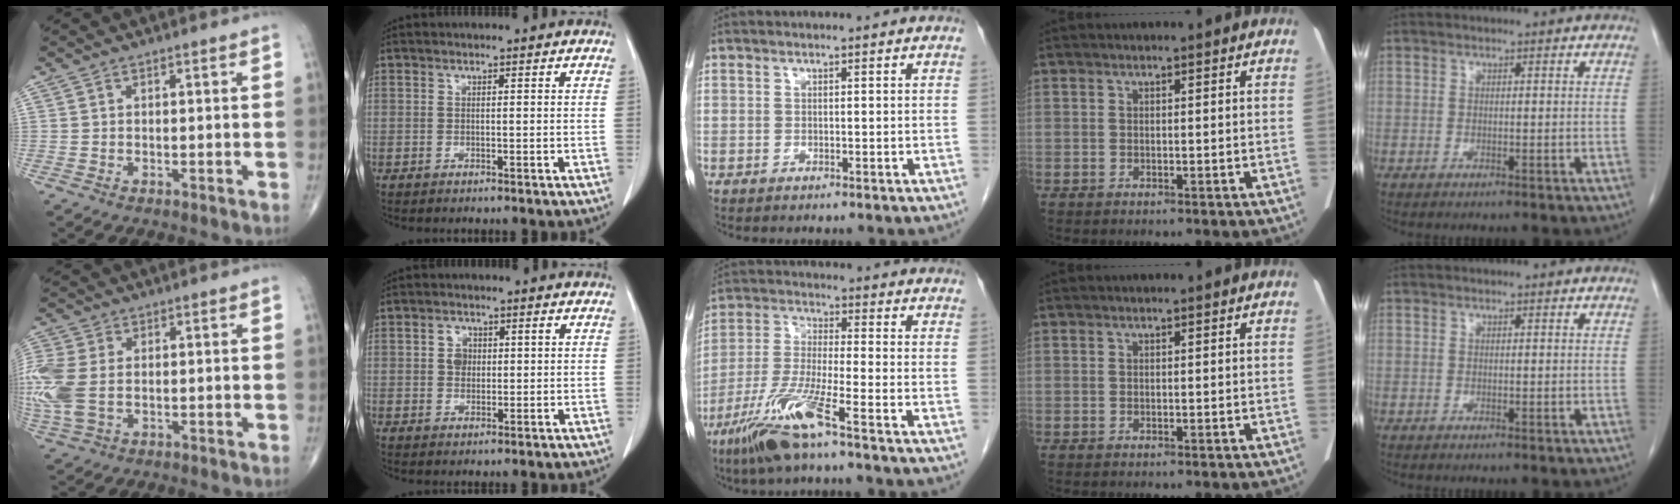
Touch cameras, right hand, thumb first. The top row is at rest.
{"thumb": {"total": 11.5, "force": [-0.1, 7.4, 8.7], "torque": [-0.249, 0.003, 0.004]}, "index": {"total": 2.9, "force": [0.6, 2.2, 1.7], "torque": [-0.027, 0.007, 0.010]}, "middle": {"total": 10.5, "force": [-6.5, -0.1, 8.3], "torque": [-0.180, -0.026, -0.134]}}